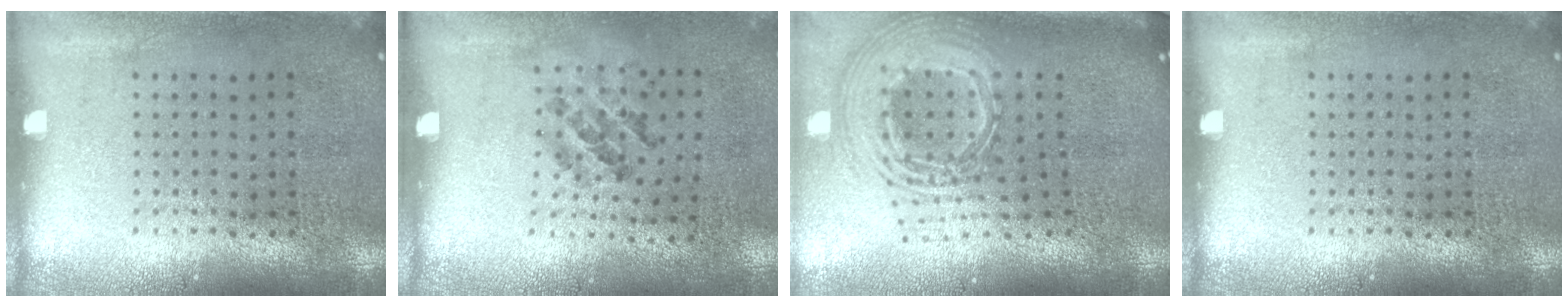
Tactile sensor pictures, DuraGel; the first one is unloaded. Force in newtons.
{"total": 1.3, "press": 0.7, "slide": 1.1}
{"total": 2.7, "press": 1.9, "slide": 2.0}
{"total": 0.0}